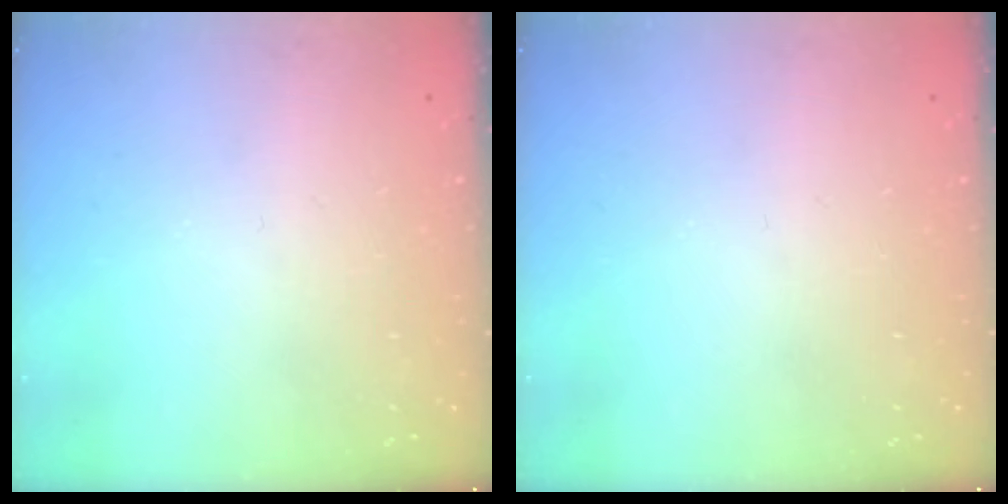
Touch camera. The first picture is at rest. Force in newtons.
{"total": 0.0}